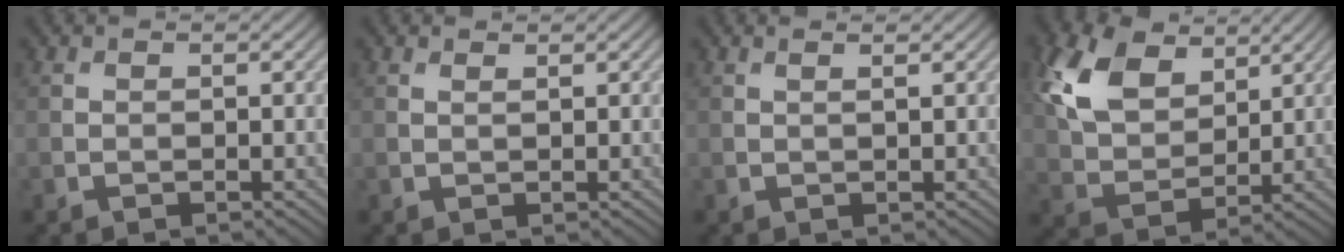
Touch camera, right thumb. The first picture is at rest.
{"total": 0.6, "force": [0.5, 0.1, 0.2], "torque": [-0.005, 0.002, 0.011]}
{"total": 0.9, "force": [0.6, 0.1, 0.7], "torque": [-0.013, 0.001, 0.007]}
{"total": 10.9, "force": [5.1, 6.7, 6.9], "torque": [-0.182, 0.016, 0.095]}